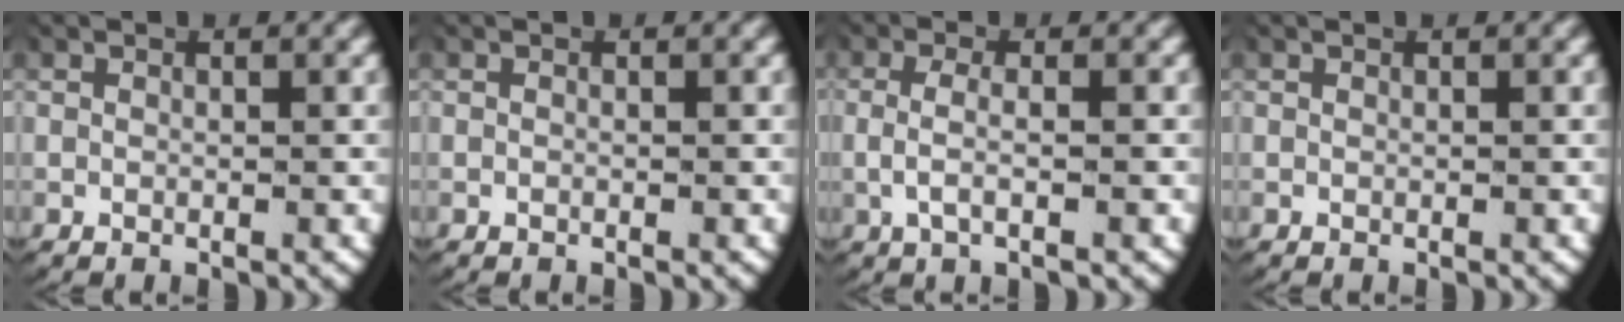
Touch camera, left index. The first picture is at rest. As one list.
[{"total": 0.0}, {"total": 3.0, "force": [-0.5, 1.3, 2.7], "torque": [-0.065, -0.006, -0.005]}, {"total": 0.0}]